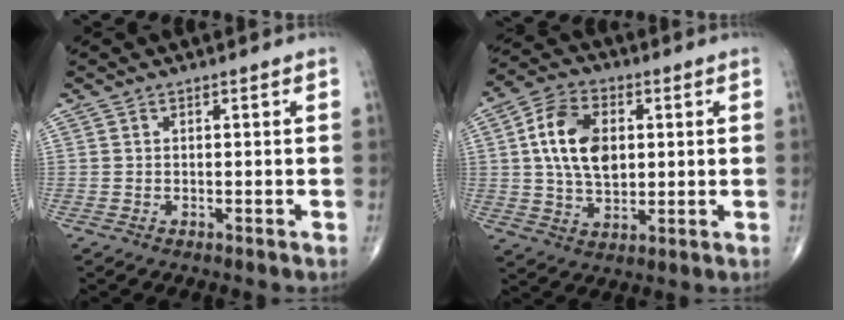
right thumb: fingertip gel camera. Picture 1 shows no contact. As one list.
[{"total": 12.5, "force": [2.0, 8.0, 9.5], "torque": [-0.158, 0.002, 0.034]}]